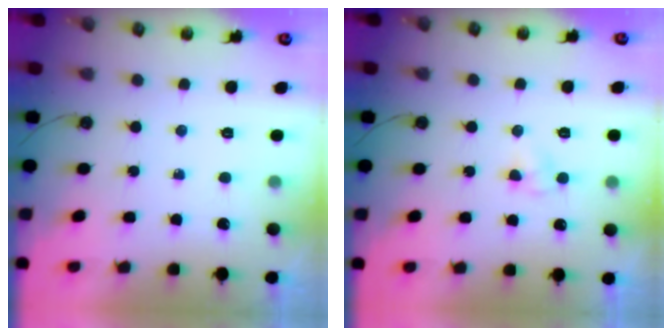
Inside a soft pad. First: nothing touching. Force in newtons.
{"total": 3.8, "press": 3.8, "slide": 0.3}